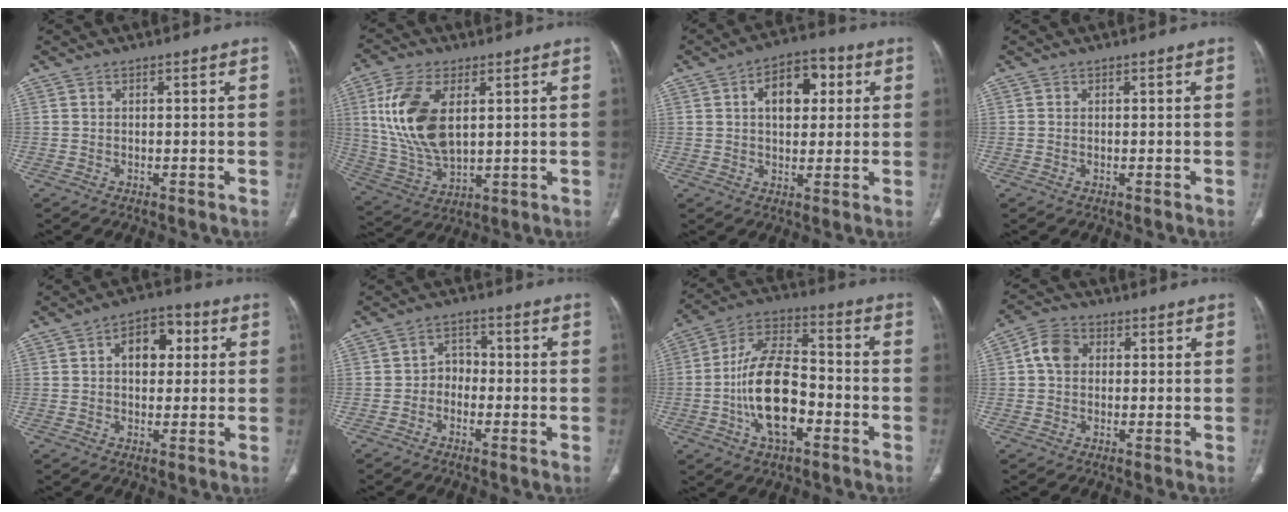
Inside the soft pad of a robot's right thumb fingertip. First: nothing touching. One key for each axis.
{"total": 15.7, "fx": 3.8, "fy": 8.4, "fz": 12.7, "tx": -0.262, "ty": -0.013, "tz": 0.082}
{"total": 10.2, "fx": 2.9, "fy": 6.2, "fz": 7.6, "tx": -0.084, "ty": 0.012, "tz": 0.039}
{"total": 0.0}
{"total": 8.6, "fx": 2.1, "fy": 5.6, "fz": 6.2, "tx": -0.062, "ty": 0.013, "tz": 0.026}
{"total": 3.4, "fx": -1.2, "fy": 2.8, "fz": 1.6, "tx": -0.003, "ty": 0.020, "tz": -0.031}
{"total": 16.3, "fx": -4.6, "fy": 8.3, "fz": 13.3, "tx": -0.238, "ty": 0.036, "tz": -0.082}
{"total": 5.5, "fx": 0.8, "fy": 4.4, "fz": 3.3, "tx": -0.053, "ty": 0.011, "tz": 0.008}